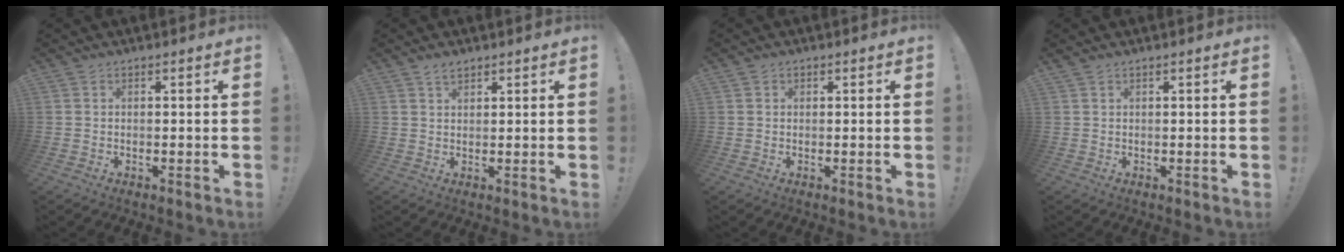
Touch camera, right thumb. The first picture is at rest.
{"total": 2.5, "force": [1.9, 1.1, 1.1], "torque": [-0.010, -0.012, 0.033]}
{"total": 0.8, "force": [0.3, 0.7, 0.1], "torque": [0.002, 0.000, 0.005]}
{"total": 0.7, "force": [0.6, 0.2, 0.4], "torque": [-0.012, 0.001, 0.012]}